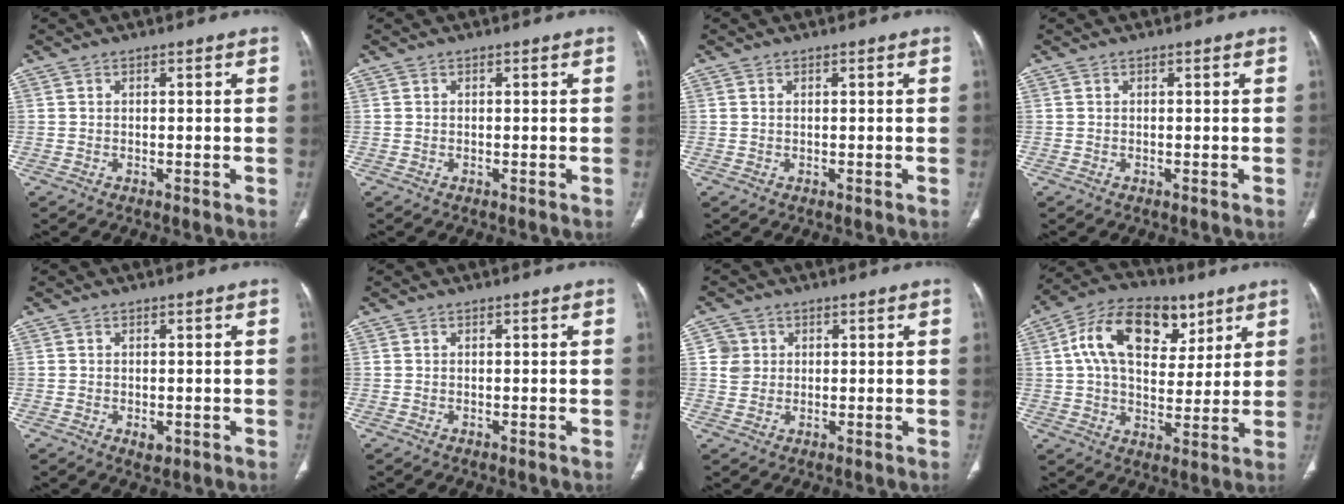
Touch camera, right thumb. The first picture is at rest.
{"total": 0.0}
{"total": 0.0}
{"total": 0.0}
{"total": 1.8, "force": [-0.5, 1.2, 1.2], "torque": [-0.014, -0.002, -0.004]}
{"total": 0.0}
{"total": 3.6, "force": [0.9, 3.4, 0.8], "torque": [0.005, -0.001, 0.014]}
{"total": 17.6, "force": [6.7, 11.0, 12.0], "torque": [-0.176, -0.003, 0.108]}